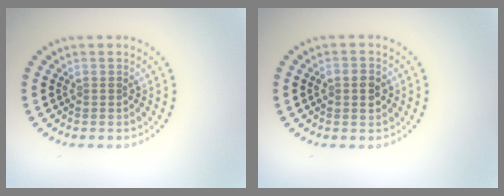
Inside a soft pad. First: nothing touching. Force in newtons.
{"total": 2.5, "press": 2.5, "slide": 0.1}